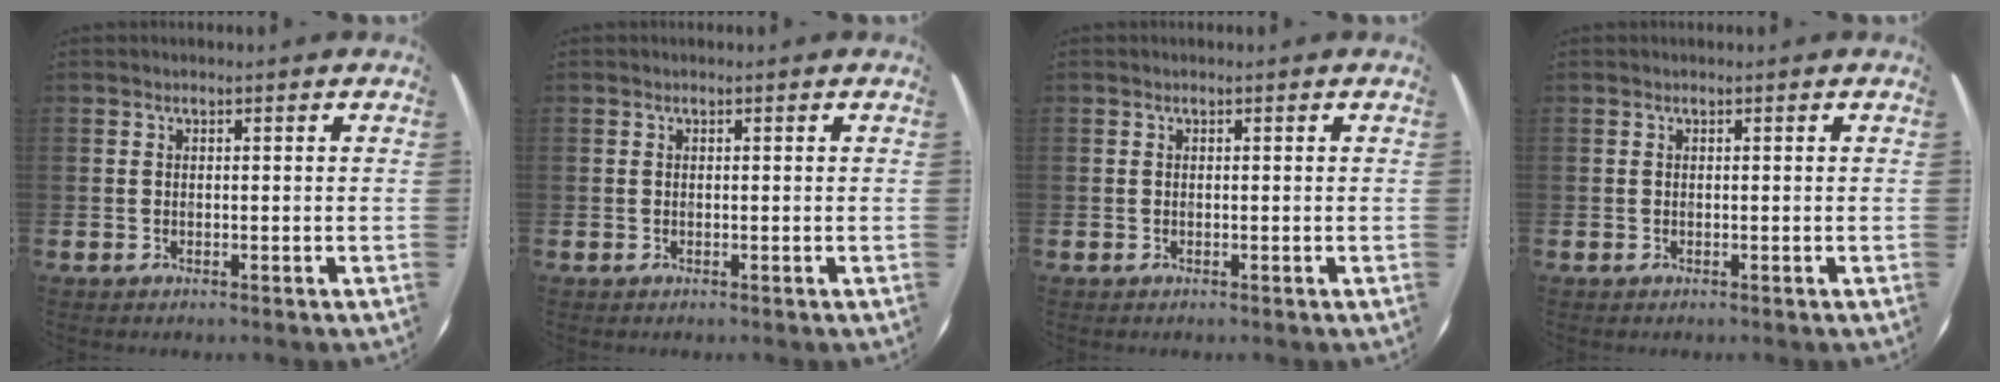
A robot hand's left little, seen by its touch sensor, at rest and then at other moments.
{"total": 0.0}
{"total": 0.0}
{"total": 0.0}